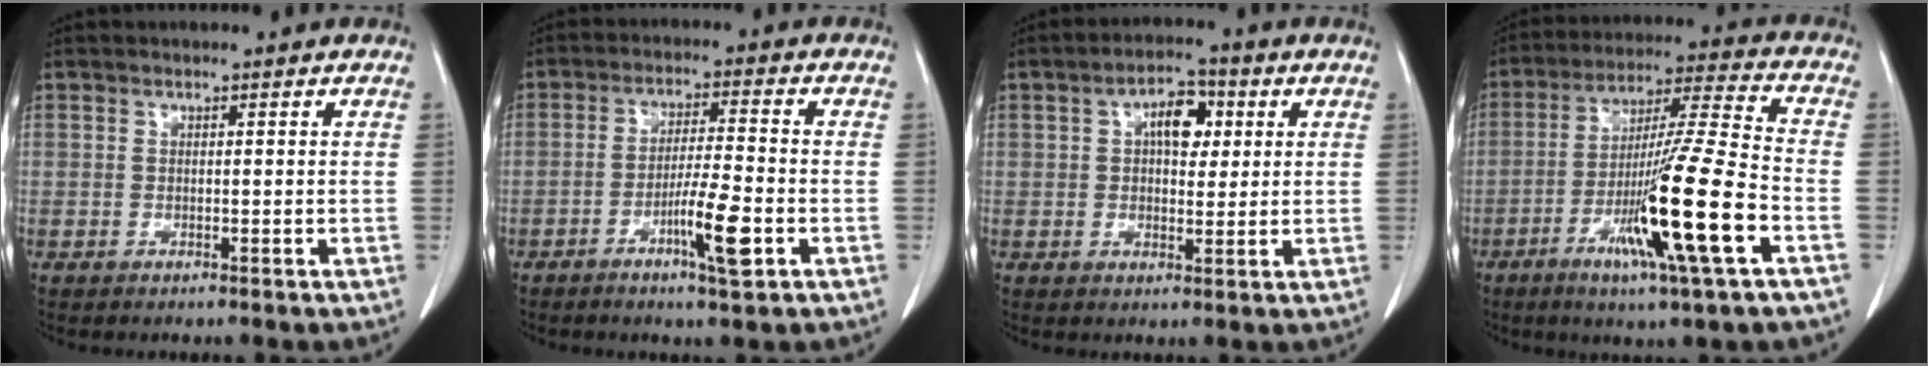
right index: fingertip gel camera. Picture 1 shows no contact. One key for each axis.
{"total": 7.3, "fx": -3.2, "fy": 0.2, "fz": 6.6, "tx": -0.120, "ty": -0.007, "tz": -0.054}
{"total": 6.1, "fx": 1.7, "fy": 3.2, "fz": 4.9, "tx": -0.081, "ty": 0.017, "tz": 0.026}
{"total": 17.3, "fx": -6.2, "fy": -0.7, "fz": 16.1, "tx": -0.294, "ty": -0.020, "tz": -0.111}